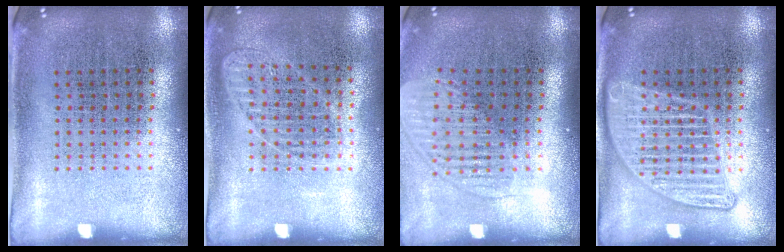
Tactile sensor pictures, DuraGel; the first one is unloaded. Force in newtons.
{"total": 1.1, "press": 1.1, "slide": 0.2}
{"total": 1.5, "press": 1.3, "slide": 0.8}
{"total": 2.8, "press": 2.8, "slide": 0.3}